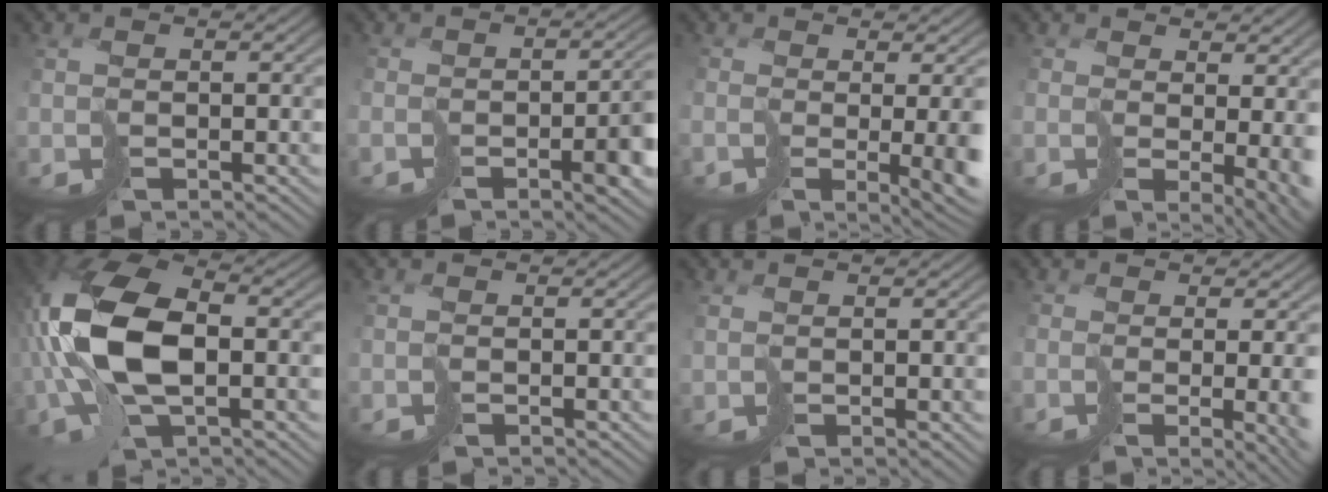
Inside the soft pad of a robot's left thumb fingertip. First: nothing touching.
{"total": 4.3, "force": [-2.7, 0.8, 3.2], "torque": [-0.027, 0.001, -0.040]}
{"total": 5.8, "force": [-1.1, 1.3, 5.5], "torque": [-0.053, -0.031, 0.012]}
{"total": 5.2, "force": [0.0, 1.5, 4.9], "torque": [-0.077, -0.021, 0.013]}
{"total": 14.5, "force": [0.3, 7.7, 12.3], "torque": [-0.292, 0.008, 0.006]}
{"total": 0.0}
{"total": 0.9, "force": [0.8, -0.3, 0.0], "torque": [-0.009, -0.002, 0.018]}
{"total": 5.6, "force": [-0.8, 1.4, 5.3], "torque": [-0.055, -0.025, 0.024]}